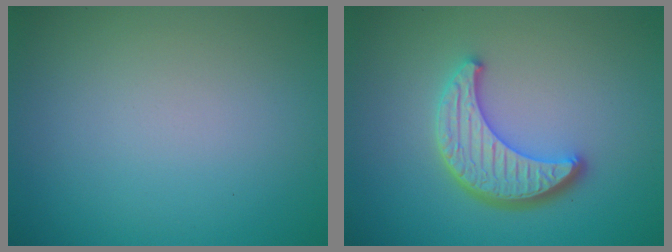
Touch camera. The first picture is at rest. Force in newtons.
{"total": 4.5, "press": 3.8, "slide": 2.5}